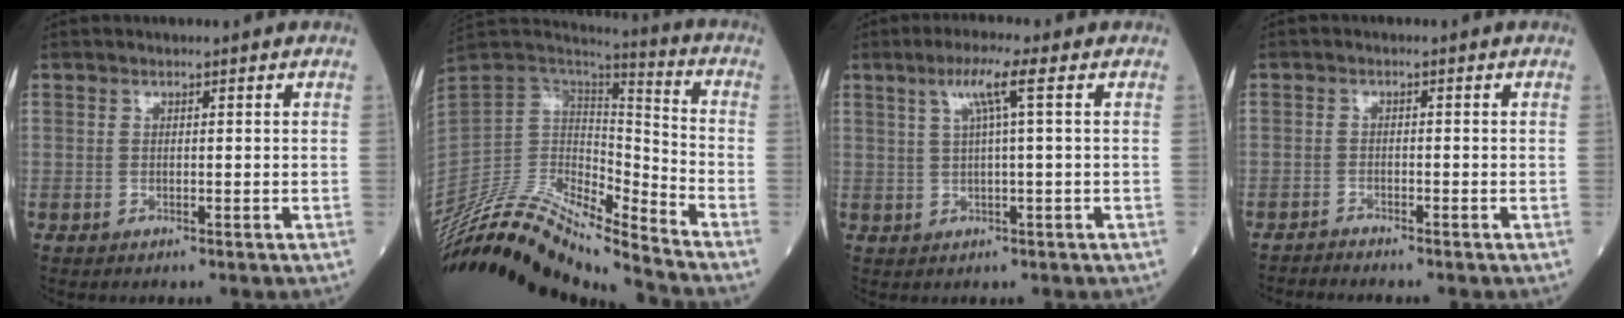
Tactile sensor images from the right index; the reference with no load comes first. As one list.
[{"total": 21.4, "force": [-20.0, 2.2, 7.0], "torque": [-0.137, 0.034, -0.354]}, {"total": 4.8, "force": [1.8, -0.6, 4.4], "torque": [-0.085, 0.010, 0.034]}, {"total": 2.0, "force": [-2.0, -0.3, -0.2], "torque": [0.005, -0.004, -0.037]}]